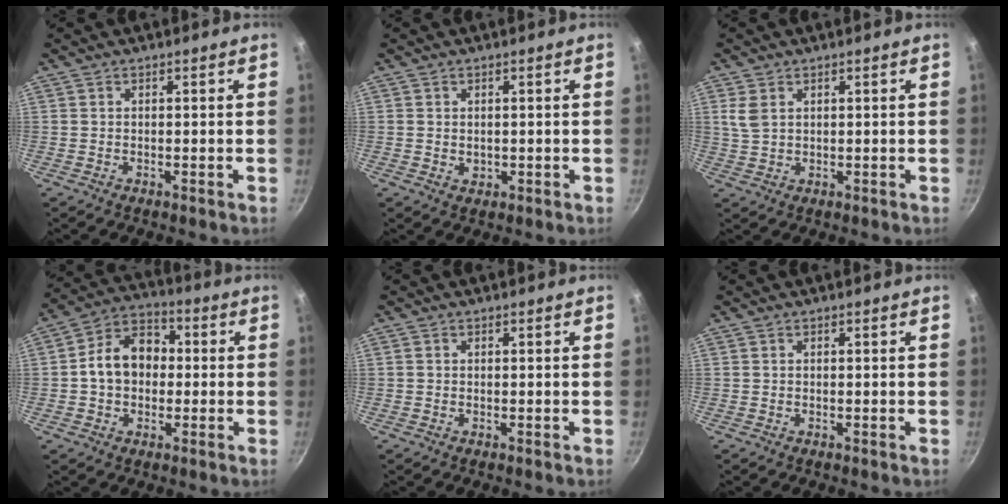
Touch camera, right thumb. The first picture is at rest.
{"total": 0.7, "force": [0.2, 0.6, 0.2], "torque": [-0.001, -0.003, 0.002]}
{"total": 3.8, "force": [1.5, 2.4, 2.5], "torque": [-0.051, -0.002, 0.033]}
{"total": 11.2, "force": [0.0, 8.6, 7.2], "torque": [-0.086, 0.032, -0.018]}
{"total": 0.0}
{"total": 0.0}